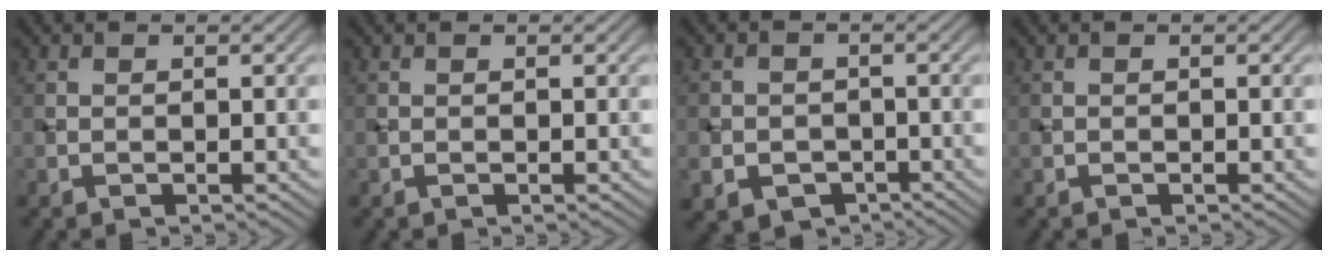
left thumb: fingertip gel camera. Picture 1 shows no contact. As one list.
[{"total": 0.0}, {"total": 4.5, "force": [-2.0, 3.9, 1.3], "torque": [-0.028, -0.014, -0.040]}, {"total": 0.0}]